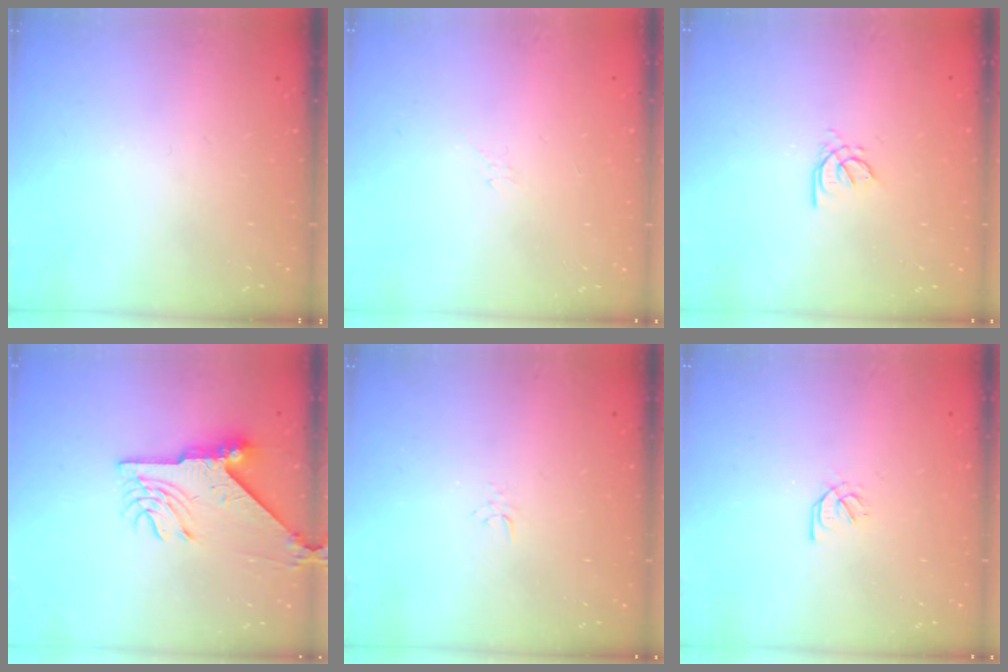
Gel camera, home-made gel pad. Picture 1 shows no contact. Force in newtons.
{"total": 2.1, "press": 2.0, "slide": 0.6}
{"total": 2.1, "press": 2.0, "slide": 0.6}
{"total": 10.4, "press": 10.3, "slide": 1.3}
{"total": 2.6, "press": 2.6, "slide": 0.3}
{"total": 1.8, "press": 1.8, "slide": 0.4}